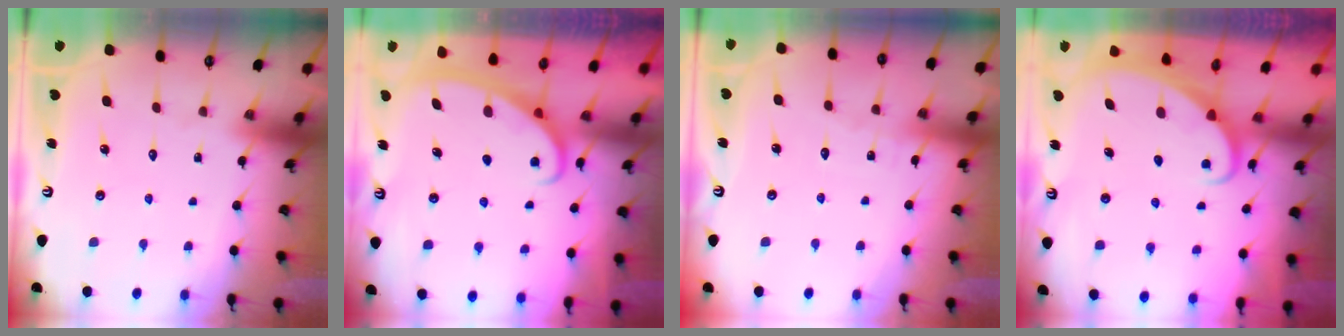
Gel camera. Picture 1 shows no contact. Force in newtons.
{"total": 3.0, "press": 2.9, "slide": 0.4}
{"total": 3.6, "press": 3.6, "slide": 0.4}
{"total": 2.3, "press": 2.3, "slide": 0.3}